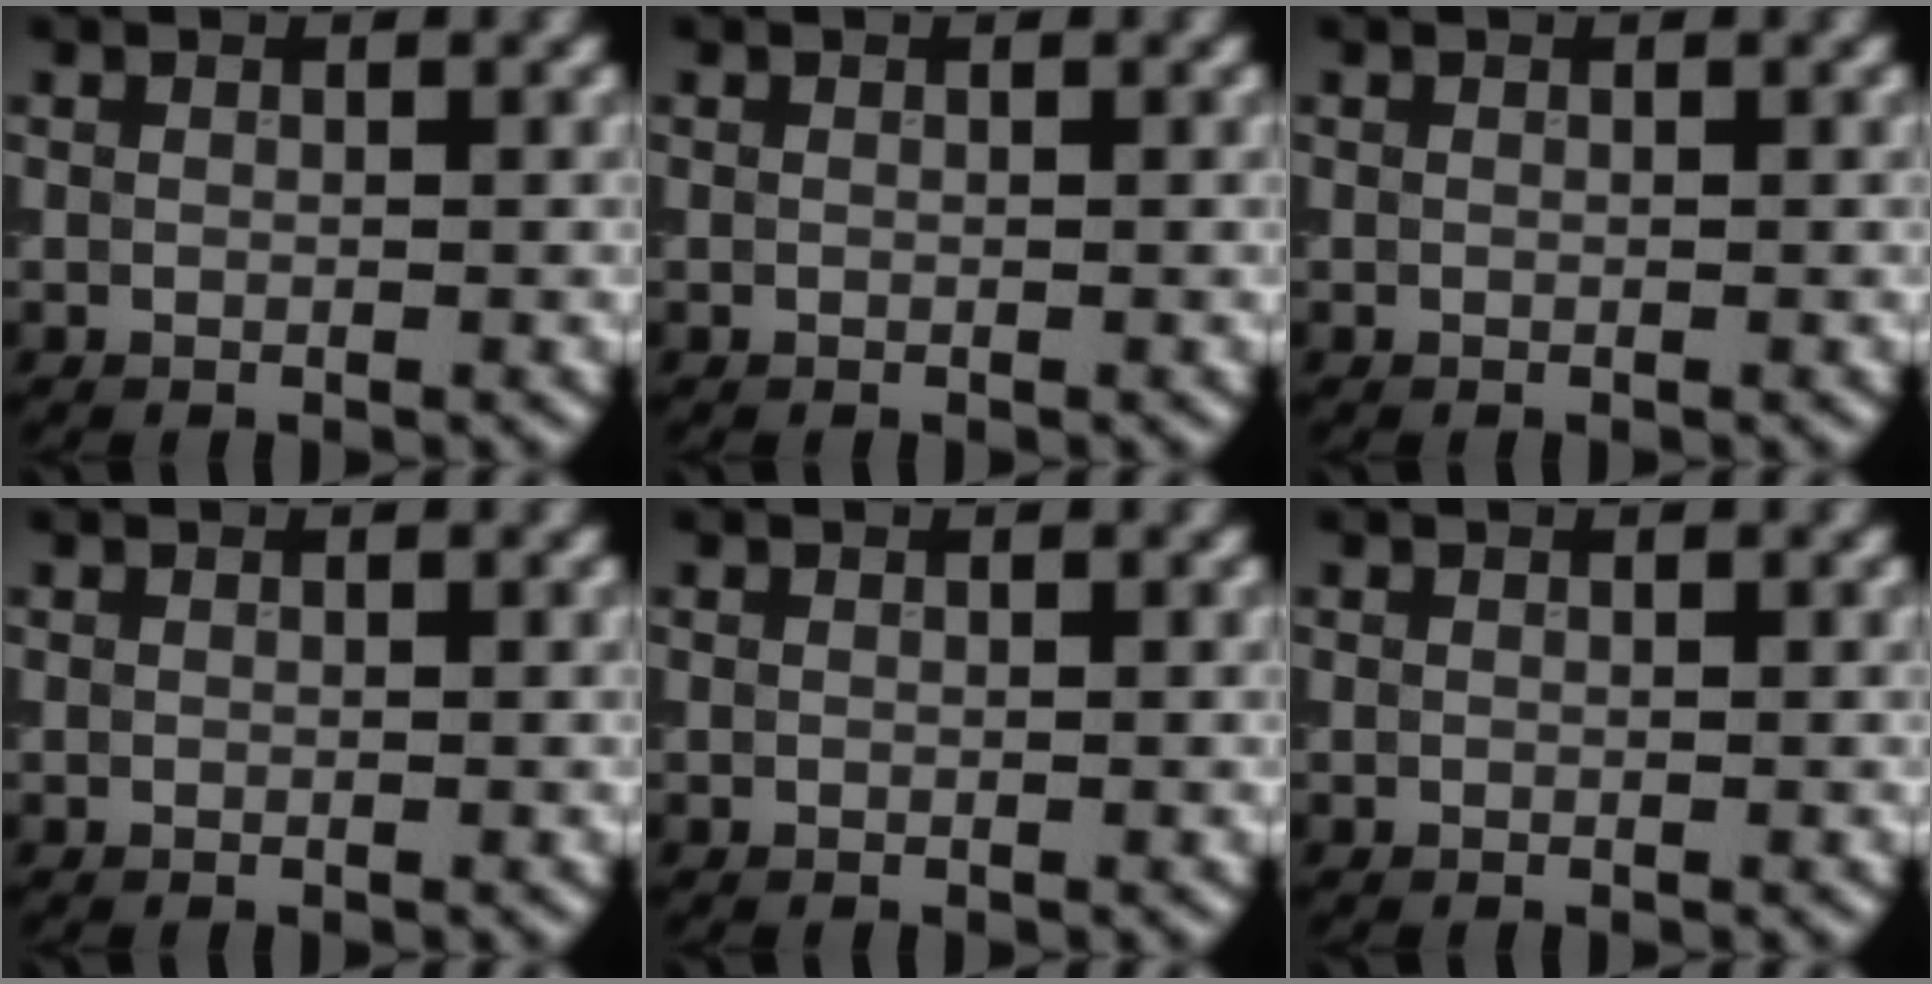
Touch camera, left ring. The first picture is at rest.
{"total": 0.0}
{"total": 0.0}
{"total": 0.0}
{"total": 0.0}
{"total": 0.0}